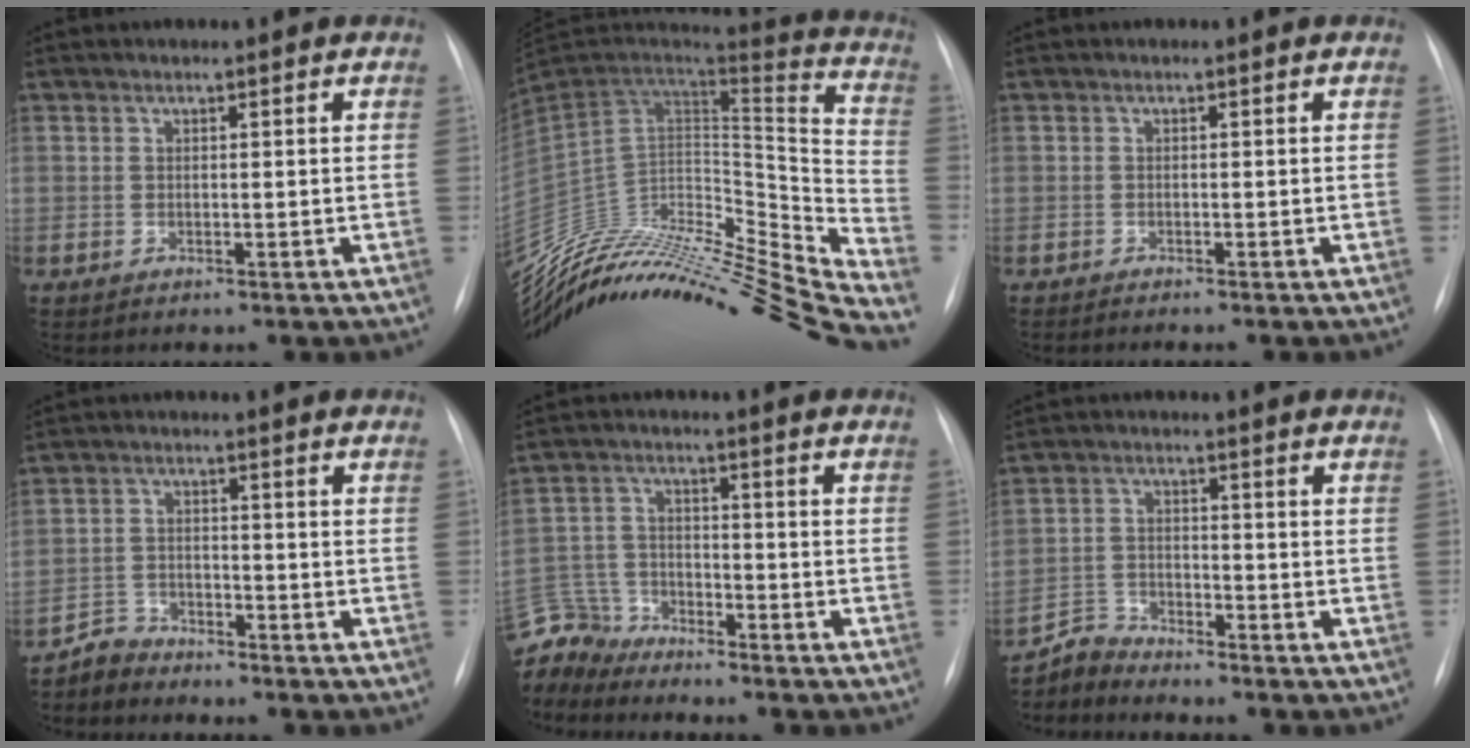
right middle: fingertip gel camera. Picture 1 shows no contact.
{"total": 36.0, "force": [-32.3, 3.0, 15.6], "torque": [-0.195, -0.025, -0.489]}
{"total": 1.8, "force": [-1.5, -0.1, 0.9], "torque": [-0.007, -0.001, -0.018]}
{"total": 3.4, "force": [-3.1, 1.1, -0.9], "torque": [0.022, -0.004, -0.061]}
{"total": 9.8, "force": [-9.4, 2.8, 0.6], "torque": [-0.027, 0.016, -0.186]}
{"total": 3.9, "force": [-3.7, 0.0, -1.2], "torque": [0.026, -0.009, -0.072]}